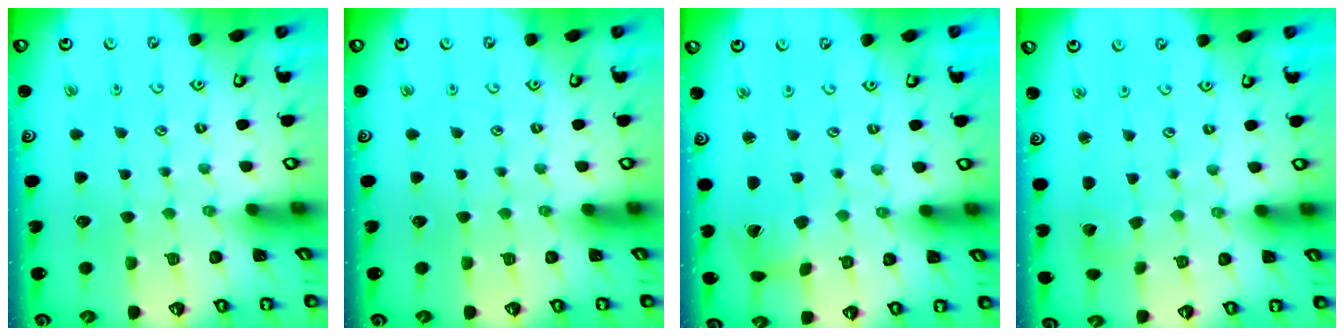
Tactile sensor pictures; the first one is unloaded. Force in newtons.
{"total": 0.0}
{"total": 2.2, "press": 2.2, "slide": 0.4}
{"total": 1.6, "press": 1.6, "slide": 0.1}